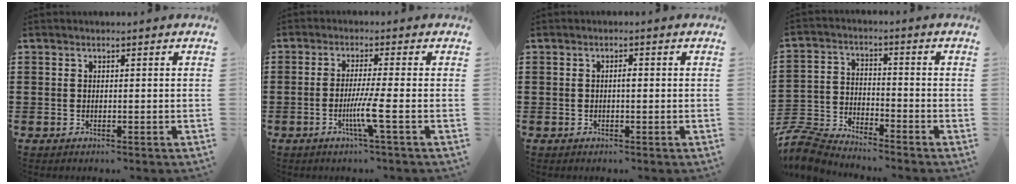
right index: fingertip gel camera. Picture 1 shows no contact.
{"total": 5.1, "force": [-1.6, -0.6, 4.8], "torque": [-0.096, -0.021, -0.035]}
{"total": 1.2, "force": [-0.1, 0.3, 1.1], "torque": [-0.022, -0.001, -0.001]}
{"total": 5.7, "force": [-5.6, 0.8, 0.6], "torque": [-0.037, 0.002, -0.118]}